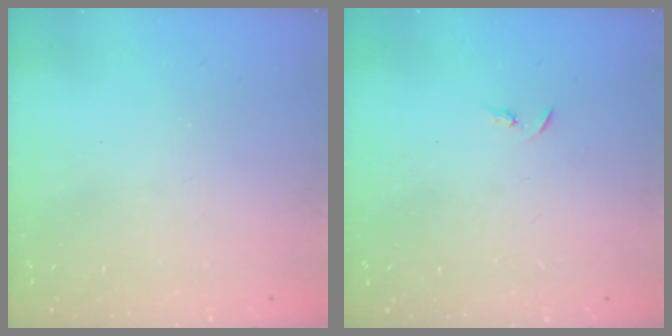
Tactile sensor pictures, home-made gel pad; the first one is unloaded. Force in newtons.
{"total": 3.3, "press": 3.2, "slide": 0.4}